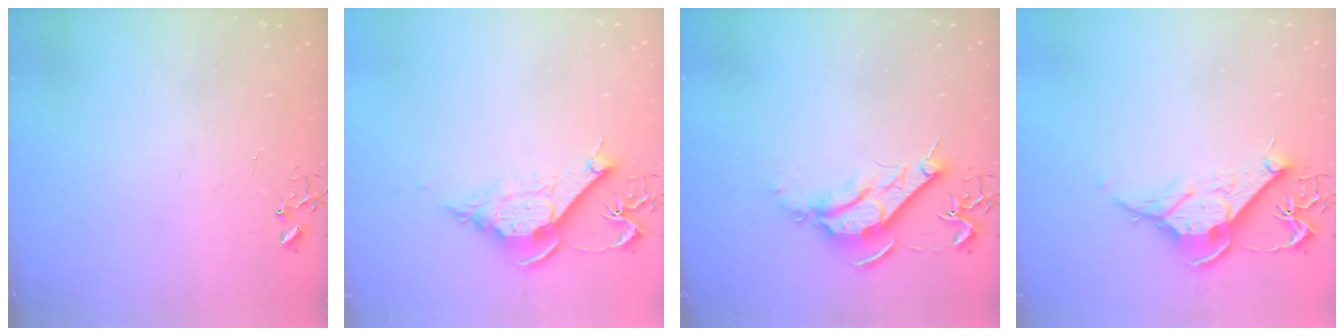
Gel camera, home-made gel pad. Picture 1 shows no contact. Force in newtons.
{"total": 11.2, "press": 11.2, "slide": 1.0}
{"total": 9.3, "press": 9.3, "slide": 0.6}
{"total": 12.0, "press": 11.9, "slide": 1.2}